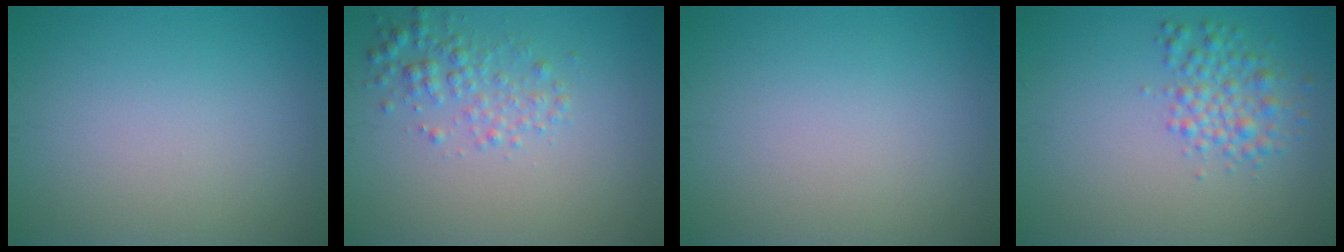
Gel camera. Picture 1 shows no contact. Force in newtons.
{"total": 2.5, "press": 2.5, "slide": 0.1}
{"total": 0.0}
{"total": 2.9, "press": 2.9, "slide": 0.0}